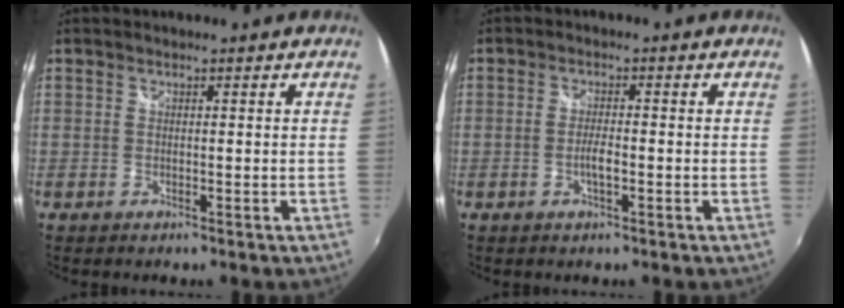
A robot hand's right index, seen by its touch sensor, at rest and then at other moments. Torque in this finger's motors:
{"motor_torque": [0.45, -0.22, 0.32, 0.05]}